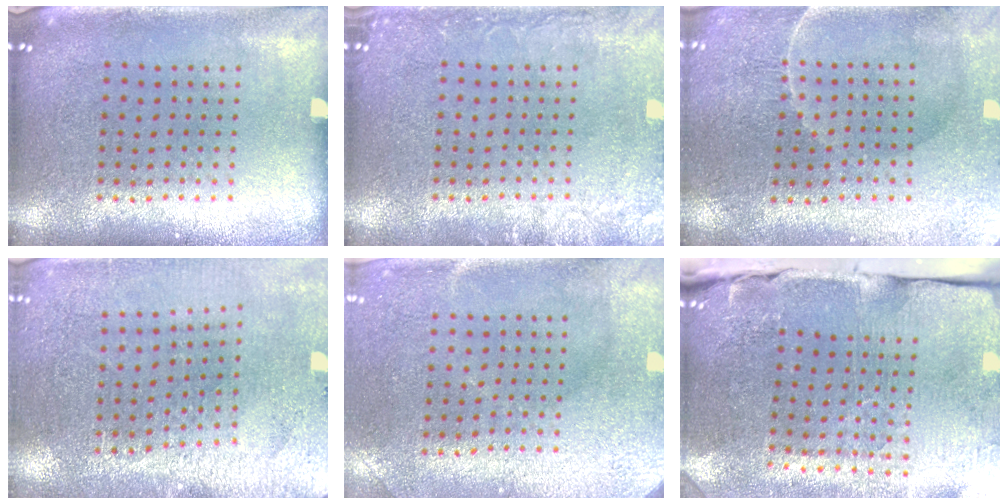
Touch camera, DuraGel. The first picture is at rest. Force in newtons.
{"total": 2.2, "press": 2.1, "slide": 0.2}
{"total": 0.7, "press": 0.6, "slide": 0.4}
{"total": 2.8, "press": 2.8, "slide": 0.2}
{"total": 3.0, "press": 2.4, "slide": 1.8}
{"total": 4.2, "press": 3.7, "slide": 2.1}